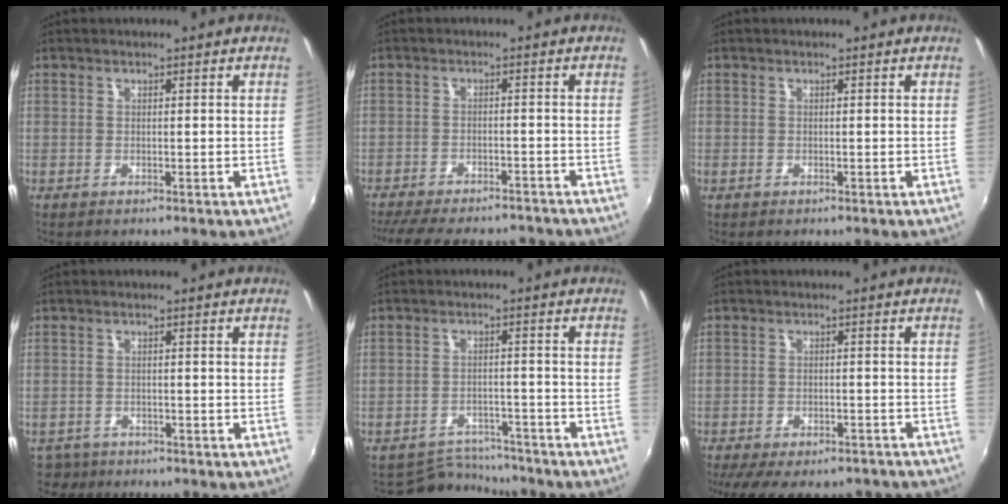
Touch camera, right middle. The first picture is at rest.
{"total": 15.7, "force": [-13.6, 4.2, 6.6], "torque": [-0.145, -0.018, -0.189]}
{"total": 1.4, "force": [0.2, 0.6, 1.2], "torque": [-0.026, 0.001, 0.008]}
{"total": 3.6, "force": [-2.8, 2.2, 0.4], "torque": [-0.019, -0.003, -0.049]}
{"total": 6.2, "force": [-6.1, 1.3, -0.6], "torque": [-0.005, 0.008, -0.098]}
{"total": 14.2, "force": [-11.5, 5.0, 6.8], "torque": [-0.146, -0.024, -0.154]}